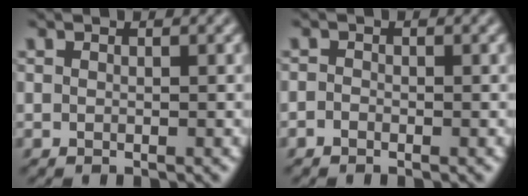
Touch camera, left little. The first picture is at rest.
{"total": 0.7, "force": [-0.5, 0.5, 0.3], "torque": [-0.006, -0.002, -0.014]}